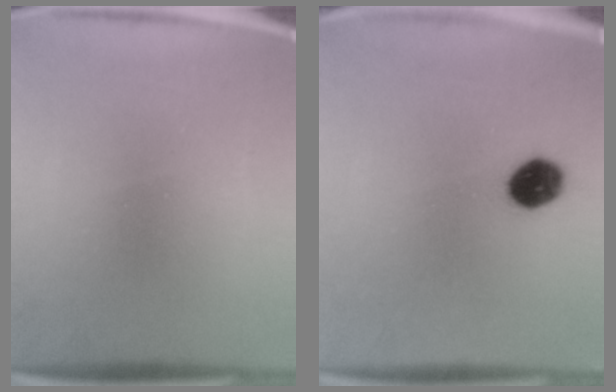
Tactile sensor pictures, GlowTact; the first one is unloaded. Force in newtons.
{"total": 7.7}